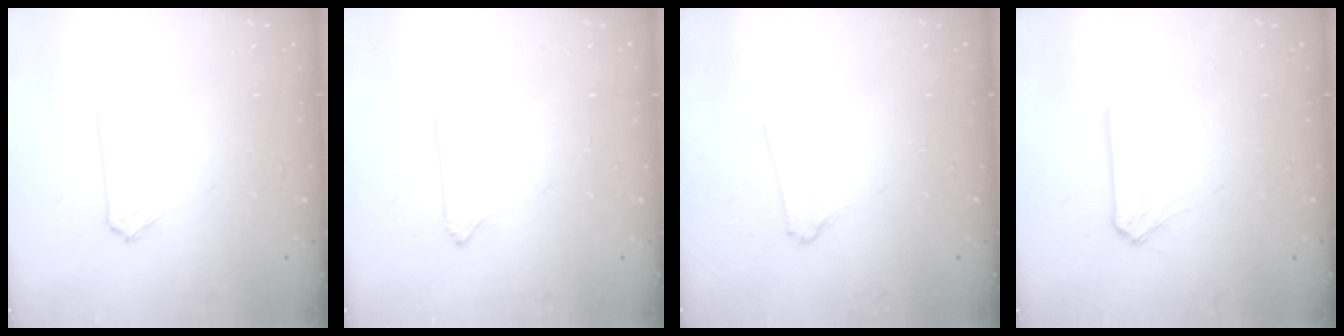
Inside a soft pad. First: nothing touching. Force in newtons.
{"total": 0.7, "press": 0.7, "slide": 0.2}
{"total": 1.6, "press": 1.6, "slide": 0.3}
{"total": 0.0}